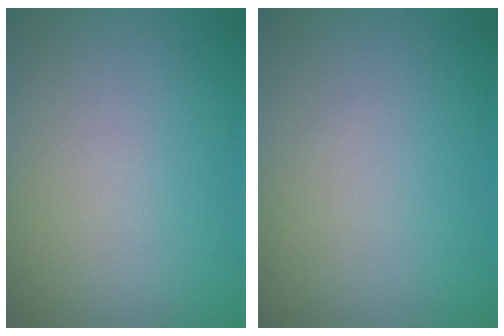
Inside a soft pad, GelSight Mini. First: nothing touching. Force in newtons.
{"total": 0.0}